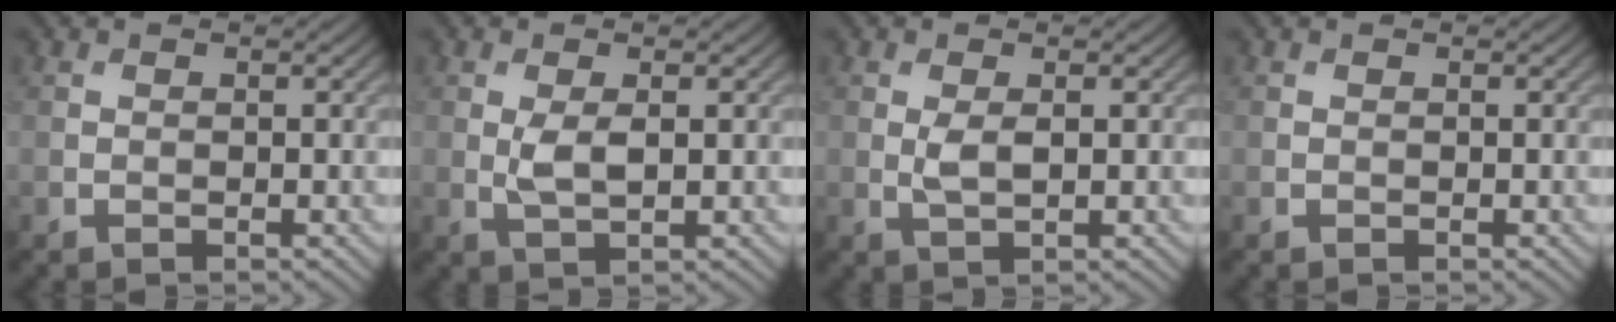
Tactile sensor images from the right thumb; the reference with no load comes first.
{"total": 2.9, "force": [0.3, 1.1, 2.6], "torque": [-0.063, -0.004, 0.008]}
{"total": 2.2, "force": [0.2, 0.9, 2.0], "torque": [-0.050, -0.002, 0.006]}
{"total": 0.0}